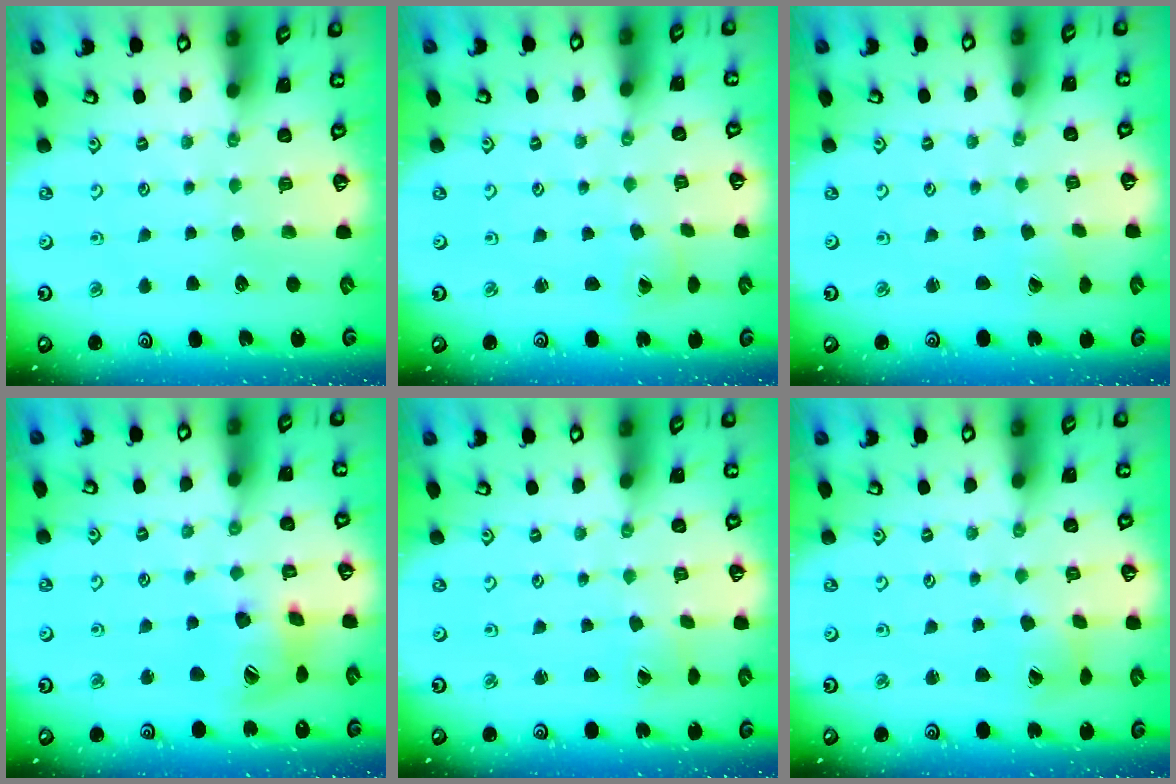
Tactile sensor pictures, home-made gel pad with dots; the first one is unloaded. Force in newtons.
{"total": 1.5, "press": 1.5, "slide": 0.1}
{"total": 0.0}
{"total": 13.7, "press": 13.6, "slide": 1.6}
{"total": 1.4, "press": 1.4, "slide": 0.3}
{"total": 2.3, "press": 2.3, "slide": 0.3}